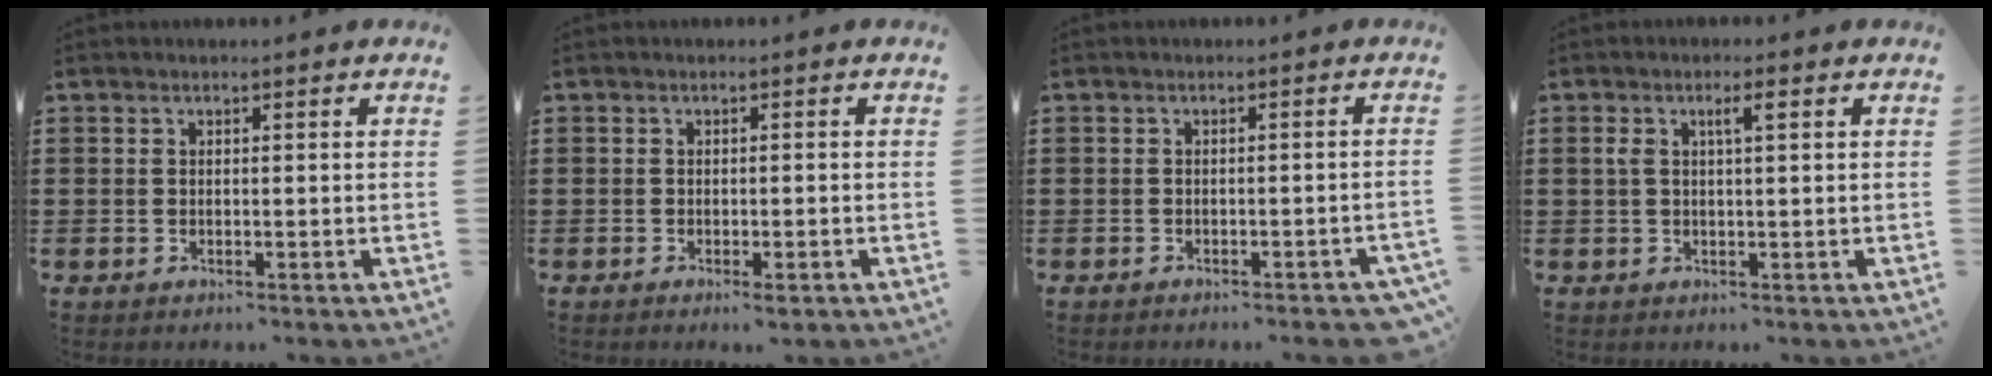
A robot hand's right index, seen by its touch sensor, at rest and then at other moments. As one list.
[{"total": 0.9, "force": [-0.6, 0.1, 0.7], "torque": [-0.012, -0.005, -0.011]}, {"total": 1.5, "force": [-1.3, 0.1, 0.7], "torque": [-0.013, 0.001, -0.026]}, {"total": 2.7, "force": [0.9, 0.6, 2.4], "torque": [-0.050, 0.007, 0.012]}]